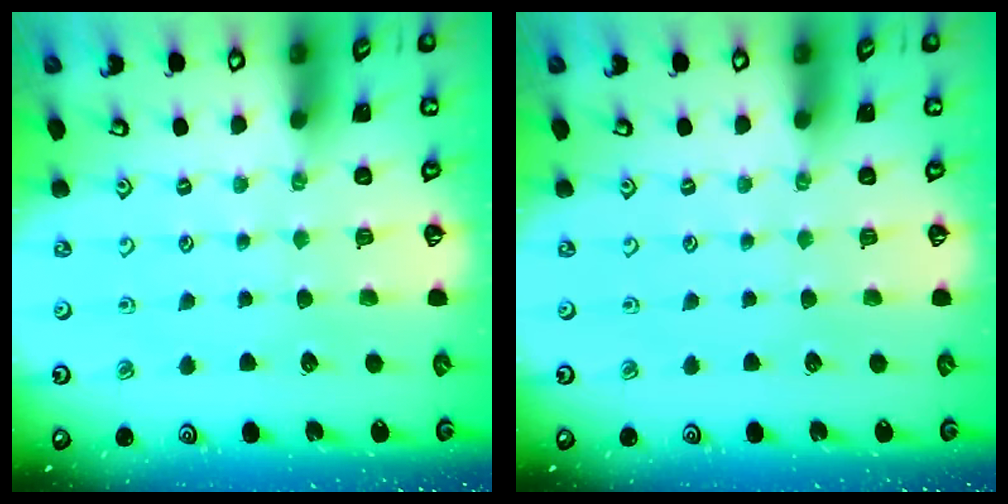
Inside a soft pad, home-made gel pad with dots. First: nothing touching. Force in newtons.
{"total": 0.0}